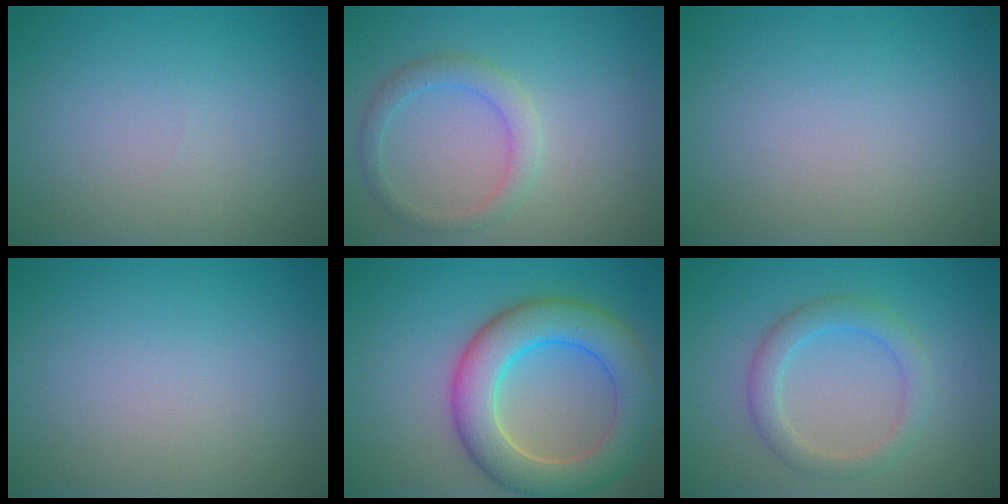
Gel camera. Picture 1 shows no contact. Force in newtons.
{"total": 2.3, "press": 2.3, "slide": 0.2}
{"total": 0.0}
{"total": 0.0}
{"total": 7.8, "press": 7.8, "slide": 0.6}
{"total": 1.9, "press": 1.9, "slide": 0.2}